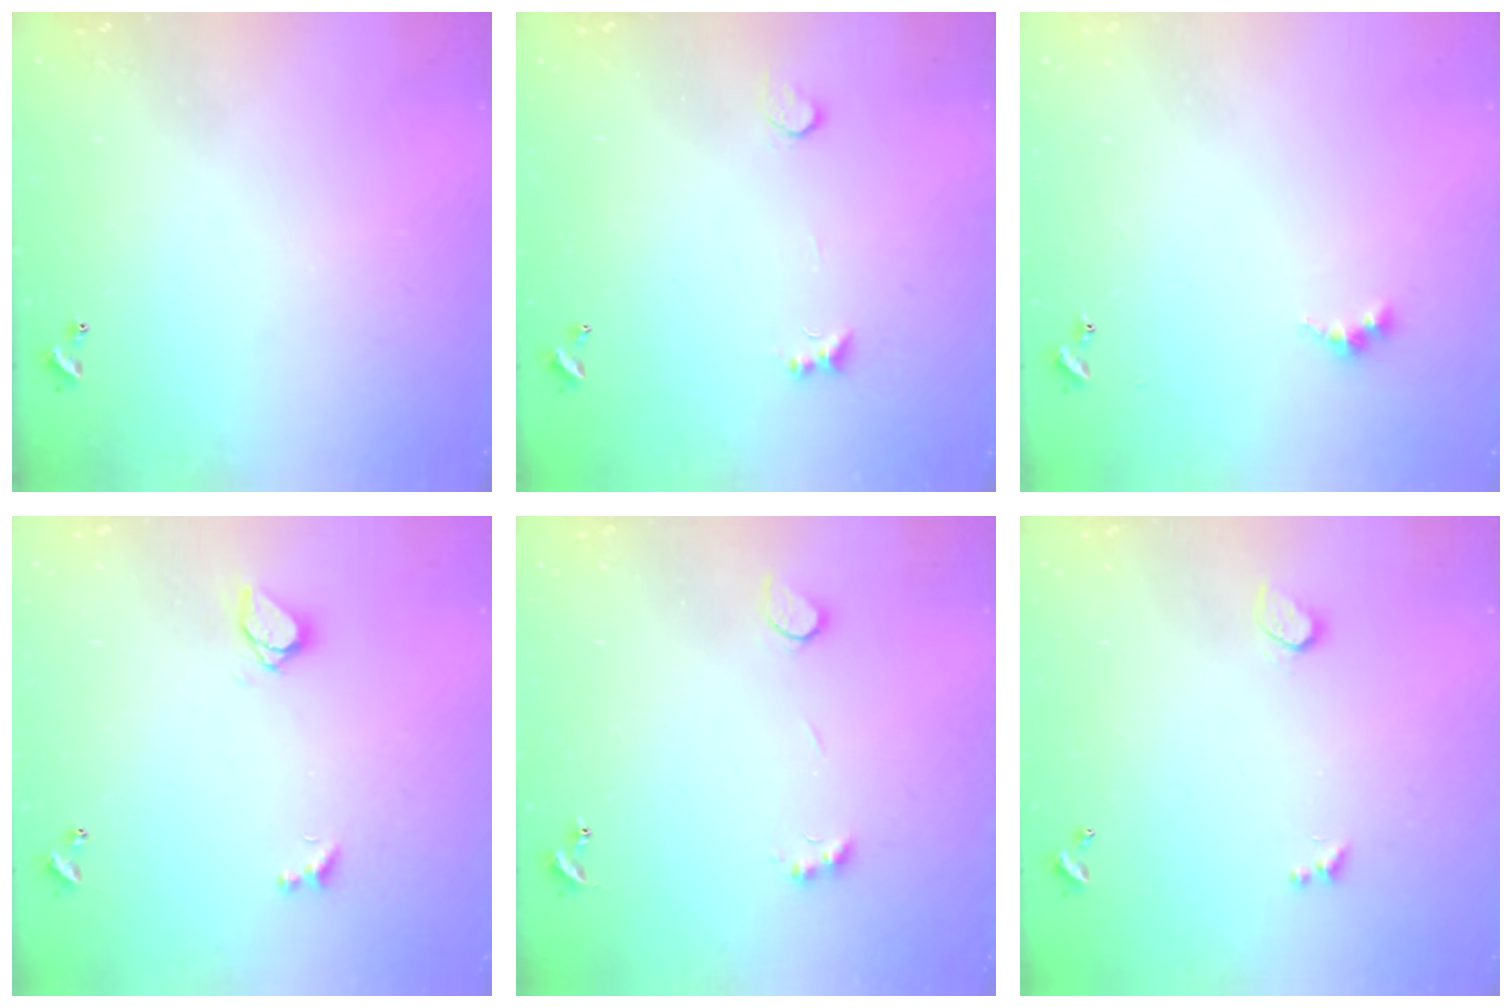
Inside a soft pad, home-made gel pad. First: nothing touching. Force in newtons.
{"total": 1.4, "press": 1.1, "slide": 0.9}
{"total": 4.6, "press": 4.5, "slide": 0.7}
{"total": 1.6, "press": 1.5, "slide": 0.5}
{"total": 3.7, "press": 3.4, "slide": 1.2}
{"total": 0.9, "press": 0.8, "slide": 0.4}